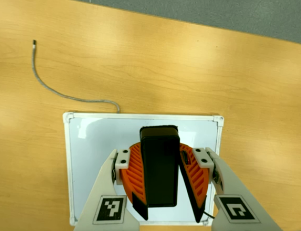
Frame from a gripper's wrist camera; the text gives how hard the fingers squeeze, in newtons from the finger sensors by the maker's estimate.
{"total": 8.8, "left": 9.0, "right": 8.5}